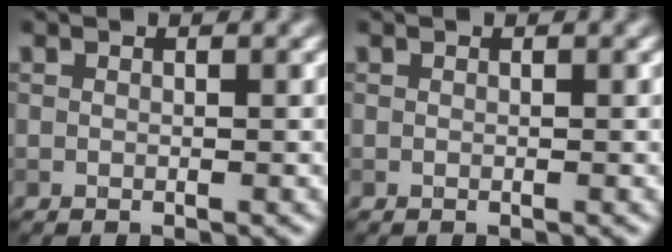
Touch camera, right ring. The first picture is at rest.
{"total": 0.0}